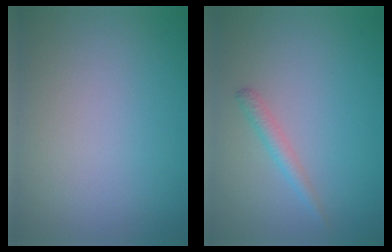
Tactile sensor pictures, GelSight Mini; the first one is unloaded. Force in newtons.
{"total": 1.4, "press": 1.4, "slide": 0.2}